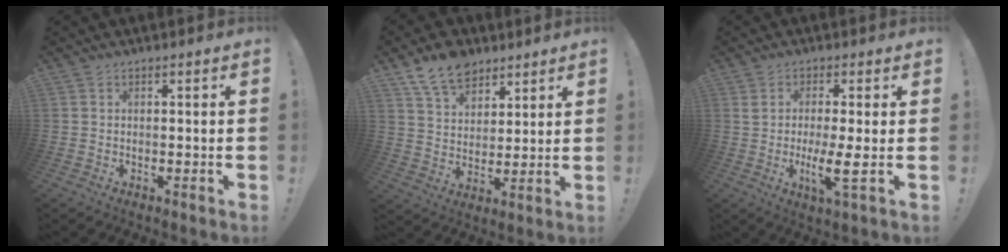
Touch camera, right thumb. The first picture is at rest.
{"total": 11.5, "force": [8.3, 7.0, 3.9], "torque": [-0.061, -0.049, 0.159]}
{"total": 7.7, "force": [-1.1, 0.3, 7.6], "torque": [-0.142, -0.018, -0.023]}